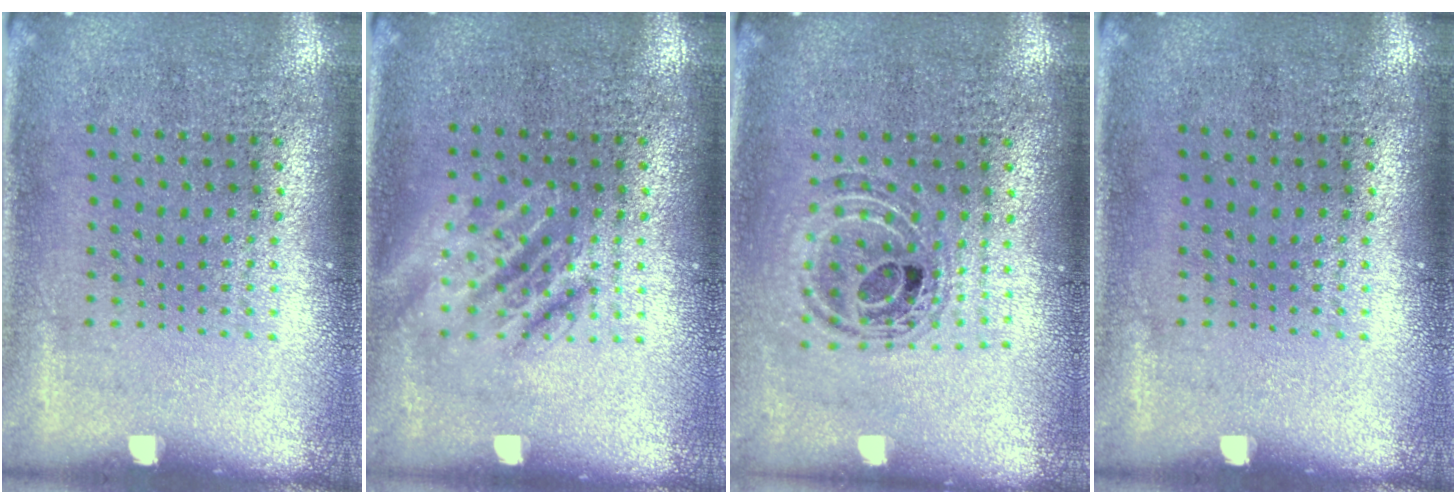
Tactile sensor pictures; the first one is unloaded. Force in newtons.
{"total": 1.3, "press": 1.3, "slide": 0.1}
{"total": 0.9, "press": 0.9, "slide": 0.2}
{"total": 0.0}